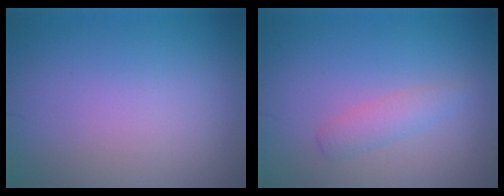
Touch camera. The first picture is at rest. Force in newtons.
{"total": 1.7, "press": 1.7, "slide": 0.1}